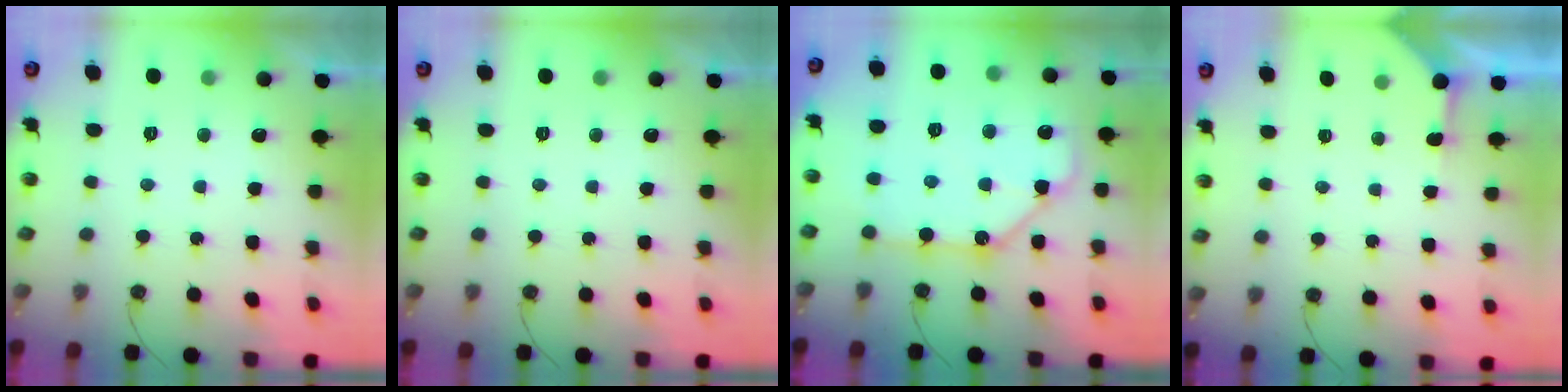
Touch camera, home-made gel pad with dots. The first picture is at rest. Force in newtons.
{"total": 0.0}
{"total": 12.8, "press": 12.7, "slide": 1.3}
{"total": 2.8, "press": 2.8, "slide": 0.4}